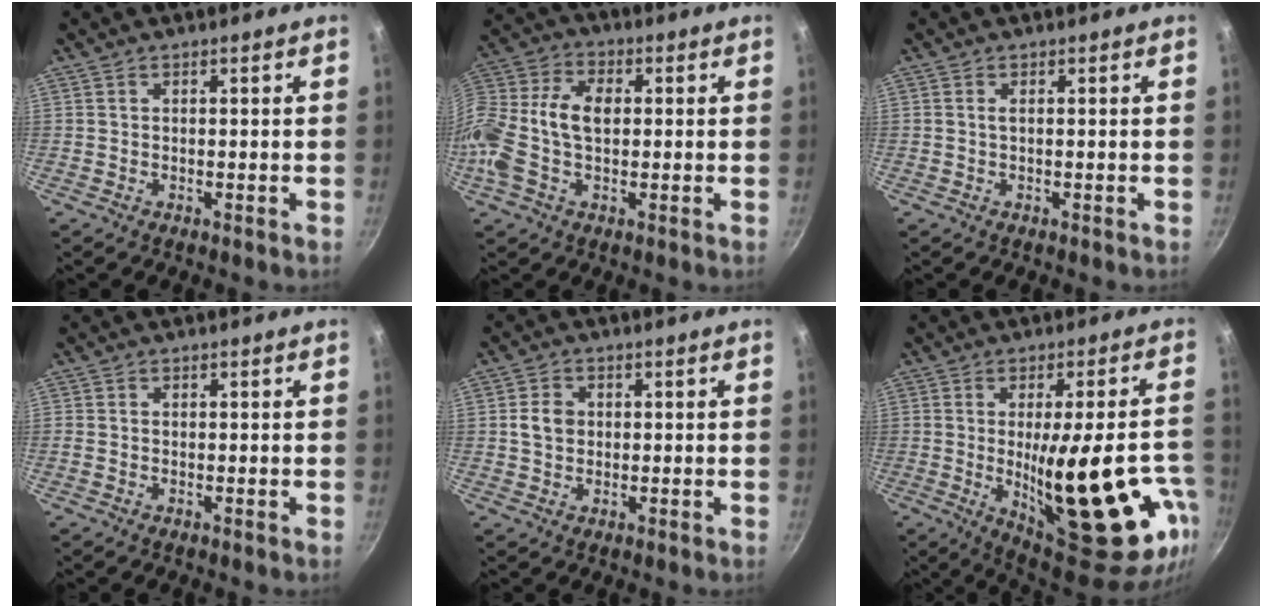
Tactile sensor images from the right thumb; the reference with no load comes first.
{"total": 14.8, "force": [-0.3, 9.2, 11.6], "torque": [-0.232, 0.028, -0.022]}
{"total": 0.6, "force": [0.1, 0.1, 0.6], "torque": [-0.011, 0.001, 0.000]}
{"total": 0.8, "force": [0.0, 0.7, 0.5], "torque": [-0.010, 0.003, -0.001]}
{"total": 4.0, "force": [0.3, 3.3, 2.3], "torque": [-0.029, 0.006, 0.001]}
{"total": 27.1, "force": [-6.8, 8.3, 24.8], "torque": [-0.316, -0.015, -0.072]}